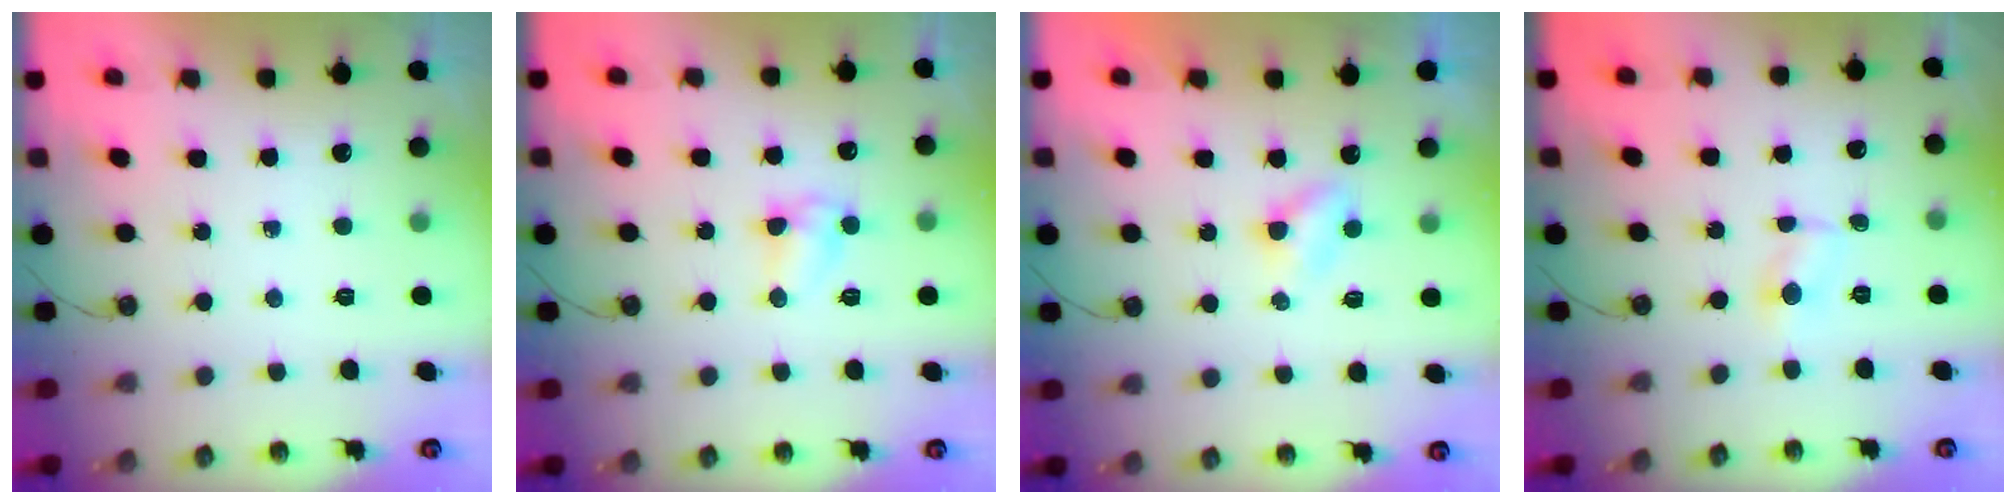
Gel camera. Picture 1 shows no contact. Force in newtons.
{"total": 6.1, "press": 6.1, "slide": 0.6}
{"total": 3.6, "press": 3.6, "slide": 0.5}
{"total": 2.4, "press": 2.4, "slide": 0.3}